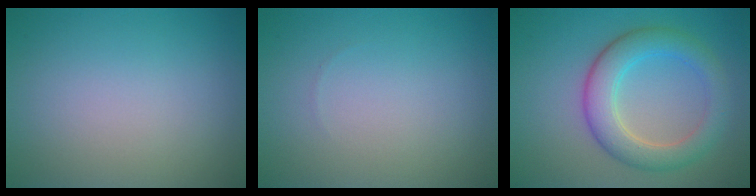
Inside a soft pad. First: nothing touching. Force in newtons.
{"total": 0.0}
{"total": 5.2, "press": 5.2, "slide": 0.2}